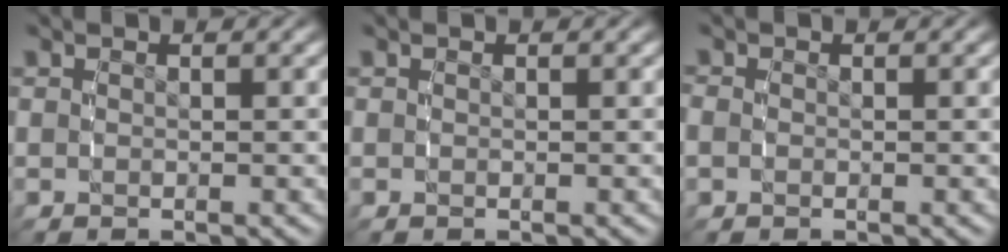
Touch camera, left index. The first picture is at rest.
{"total": 0.0}
{"total": 1.1, "force": [-0.2, 1.0, 0.4], "torque": [-0.018, 0.002, -0.006]}